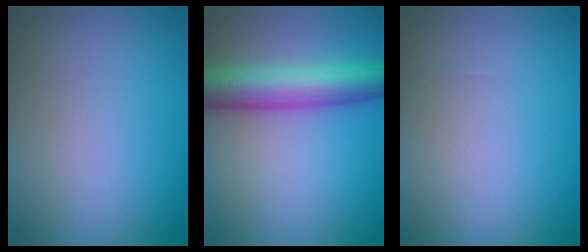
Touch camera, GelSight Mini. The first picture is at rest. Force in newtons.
{"total": 7.7, "press": 7.7, "slide": 0.2}
{"total": 0.0}